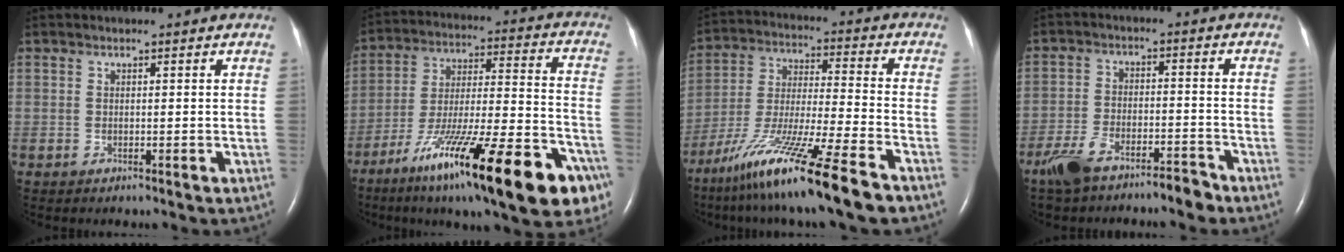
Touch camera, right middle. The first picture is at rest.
{"total": 28.5, "force": [-16.1, 4.8, 23.0], "torque": [-0.293, -0.016, -0.256]}
{"total": 16.5, "force": [-11.4, -0.5, 11.9], "torque": [-0.248, -0.047, -0.211]}
{"total": 7.8, "force": [-6.4, 2.2, 3.9], "torque": [-0.083, -0.001, -0.115]}